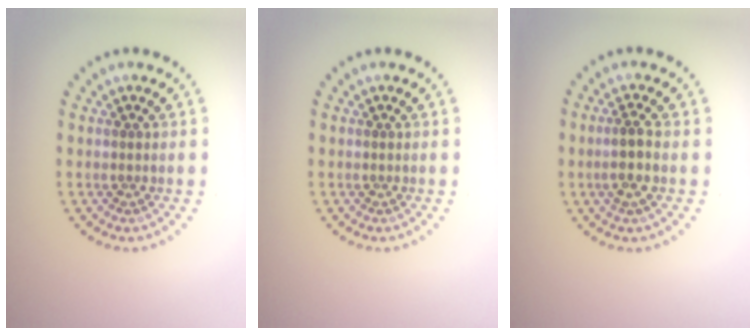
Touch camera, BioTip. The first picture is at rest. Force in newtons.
{"total": 0.0}
{"total": 2.2, "press": 2.0, "slide": 1.0}